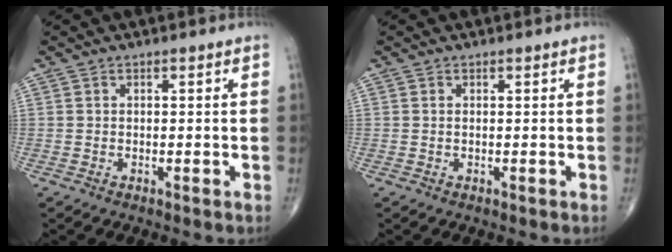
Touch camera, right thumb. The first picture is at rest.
{"total": 0.0}